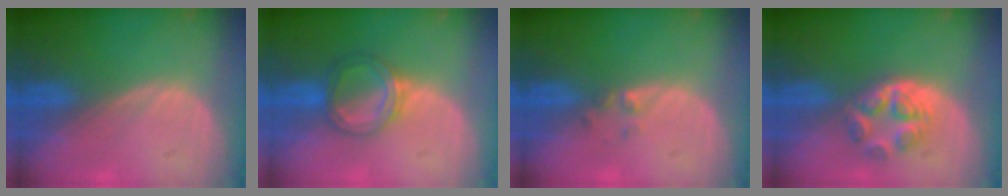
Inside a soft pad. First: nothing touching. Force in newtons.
{"total": 5.5, "press": 5.2, "slide": 1.8}
{"total": 1.4, "press": 1.2, "slide": 0.7}
{"total": 6.0, "press": 5.2, "slide": 2.9}